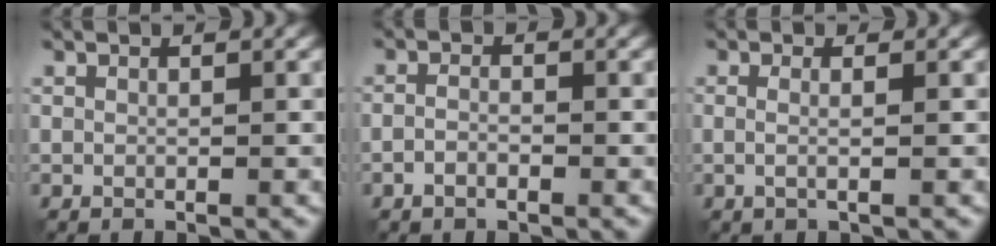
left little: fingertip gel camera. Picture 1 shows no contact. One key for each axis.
{"total": 1.3, "fx": -0.8, "fy": 0.5, "fz": 0.8, "tx": -0.016, "ty": 0.003, "tz": -0.019}
{"total": 1.7, "fx": 0.2, "fy": 0.7, "fz": 1.6, "tx": -0.018, "ty": -0.006, "tz": -0.011}